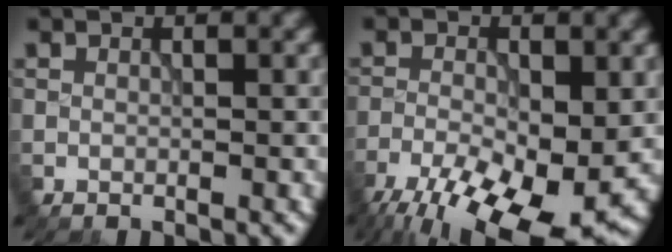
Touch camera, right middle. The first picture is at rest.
{"total": 12.0, "force": [-6.7, 4.2, 9.0], "torque": [-0.161, -0.025, -0.108]}